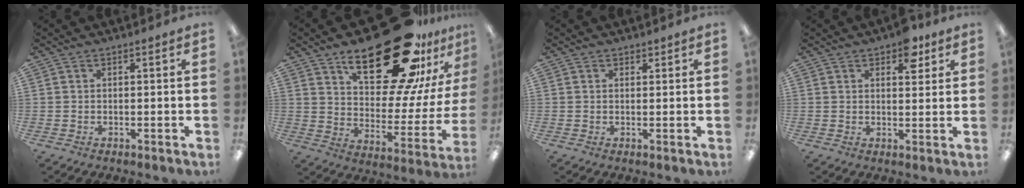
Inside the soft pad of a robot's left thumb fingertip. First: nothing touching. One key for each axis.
{"total": 30.9, "fx": 19.6, "fy": 13.3, "fz": 19.9, "tx": -0.274, "ty": -0.121, "tz": 0.329}
{"total": 1.0, "fx": 0.8, "fy": 0.6, "fz": 0.0, "tx": 0.008, "ty": -0.003, "tz": 0.013}
{"total": 6.5, "fx": 4.2, "fy": 3.3, "fz": 3.6, "tx": -0.032, "ty": -0.017, "tz": 0.068}